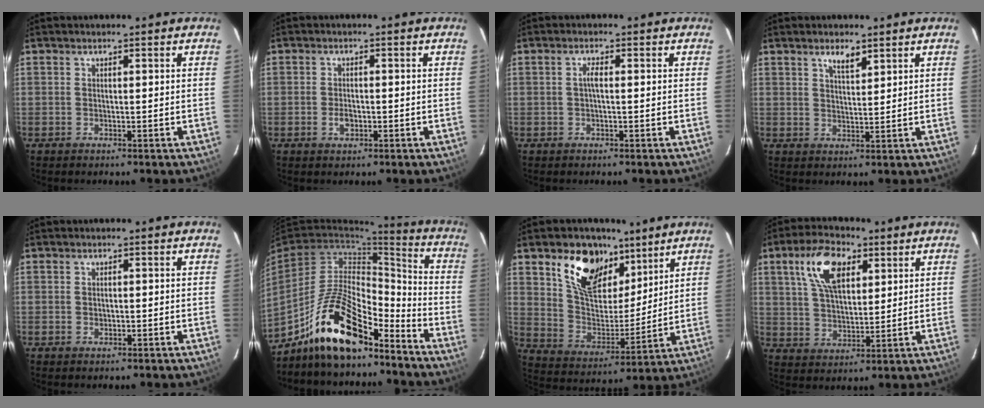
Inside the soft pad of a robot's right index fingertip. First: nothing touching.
{"total": 2.4, "force": [-0.8, 1.5, 1.8], "torque": [-0.034, 0.000, -0.014]}
{"total": 1.5, "force": [0.0, 0.4, 1.5], "torque": [-0.029, 0.005, -0.003]}
{"total": 3.2, "force": [2.3, 1.0, 2.0], "torque": [-0.032, 0.004, 0.041]}
{"total": 0.8, "force": [0.0, 0.7, 0.3], "torque": [-0.005, 0.000, 0.001]}
{"total": 17.2, "force": [-12.7, 5.7, 10.0], "torque": [-0.194, 0.017, -0.224]}
{"total": 16.5, "force": [10.0, 9.3, 9.2], "torque": [-0.177, 0.016, 0.186]}
{"total": 11.9, "force": [5.3, 6.1, 8.6], "torque": [-0.159, 0.025, 0.098]}